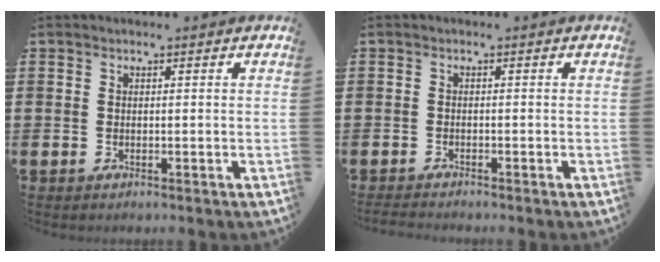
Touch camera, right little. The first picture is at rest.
{"total": 0.9, "force": [-0.8, 0.0, 0.2], "torque": [-0.004, -0.001, -0.017]}